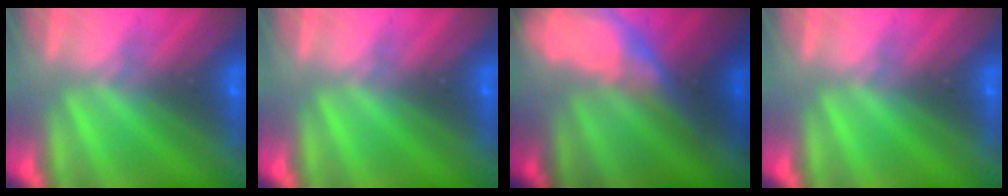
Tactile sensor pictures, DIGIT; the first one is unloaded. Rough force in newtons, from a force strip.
{"total": 0.0}
{"total": 9.1}
{"total": 0.0}